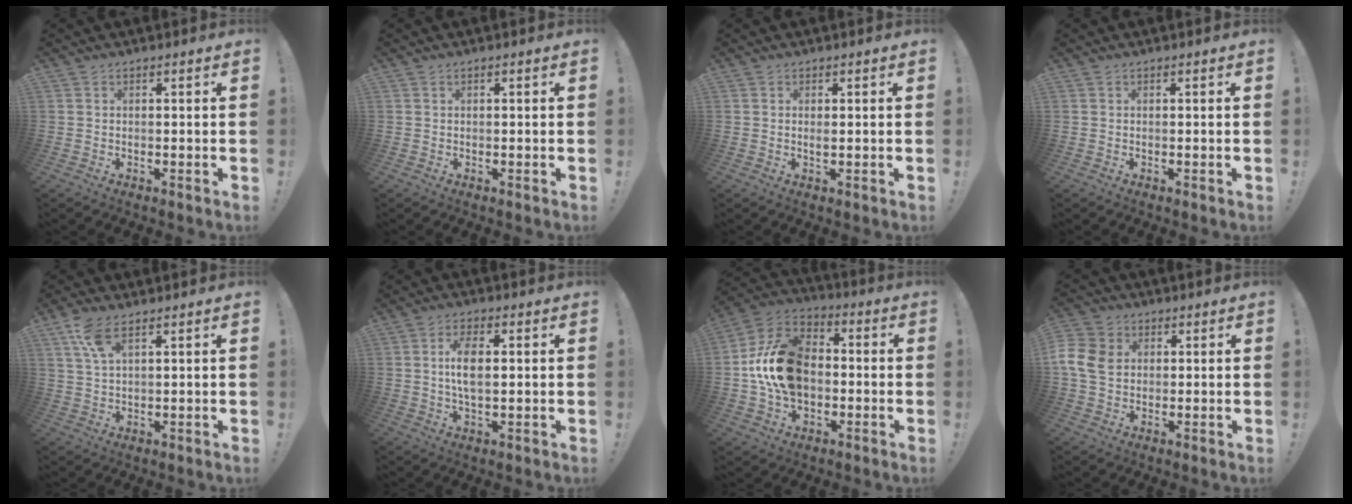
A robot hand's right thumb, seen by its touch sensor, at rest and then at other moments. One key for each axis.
{"total": 0.0}
{"total": 1.0, "fx": 0.3, "fy": 0.4, "fz": 0.9, "tx": -0.002, "ty": -0.005, "tz": 0.002}
{"total": 0.0}
{"total": 6.8, "fx": 3.9, "fy": 2.1, "fz": 5.2, "tx": -0.105, "ty": -0.010, "tz": 0.072}
{"total": 7.6, "fx": 1.2, "fy": 3.5, "fz": 6.6, "tx": -0.115, "ty": -0.005, "tz": 0.014}
{"total": 19.3, "fx": -0.6, "fy": 13.8, "fz": 13.5, "tx": -0.234, "ty": 0.032, "tz": -0.001}
{"total": 9.8, "fx": 1.1, "fy": 7.8, "fz": 5.8, "tx": -0.122, "ty": 0.002, "tz": 0.024}